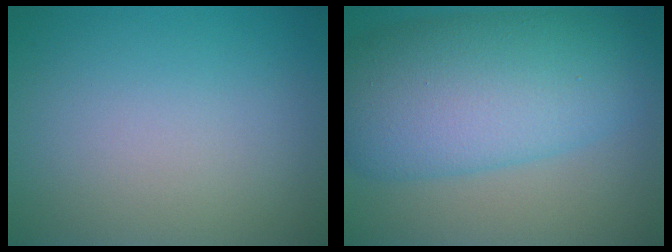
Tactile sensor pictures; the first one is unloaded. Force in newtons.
{"total": 11.1, "press": 11.1, "slide": 0.2}